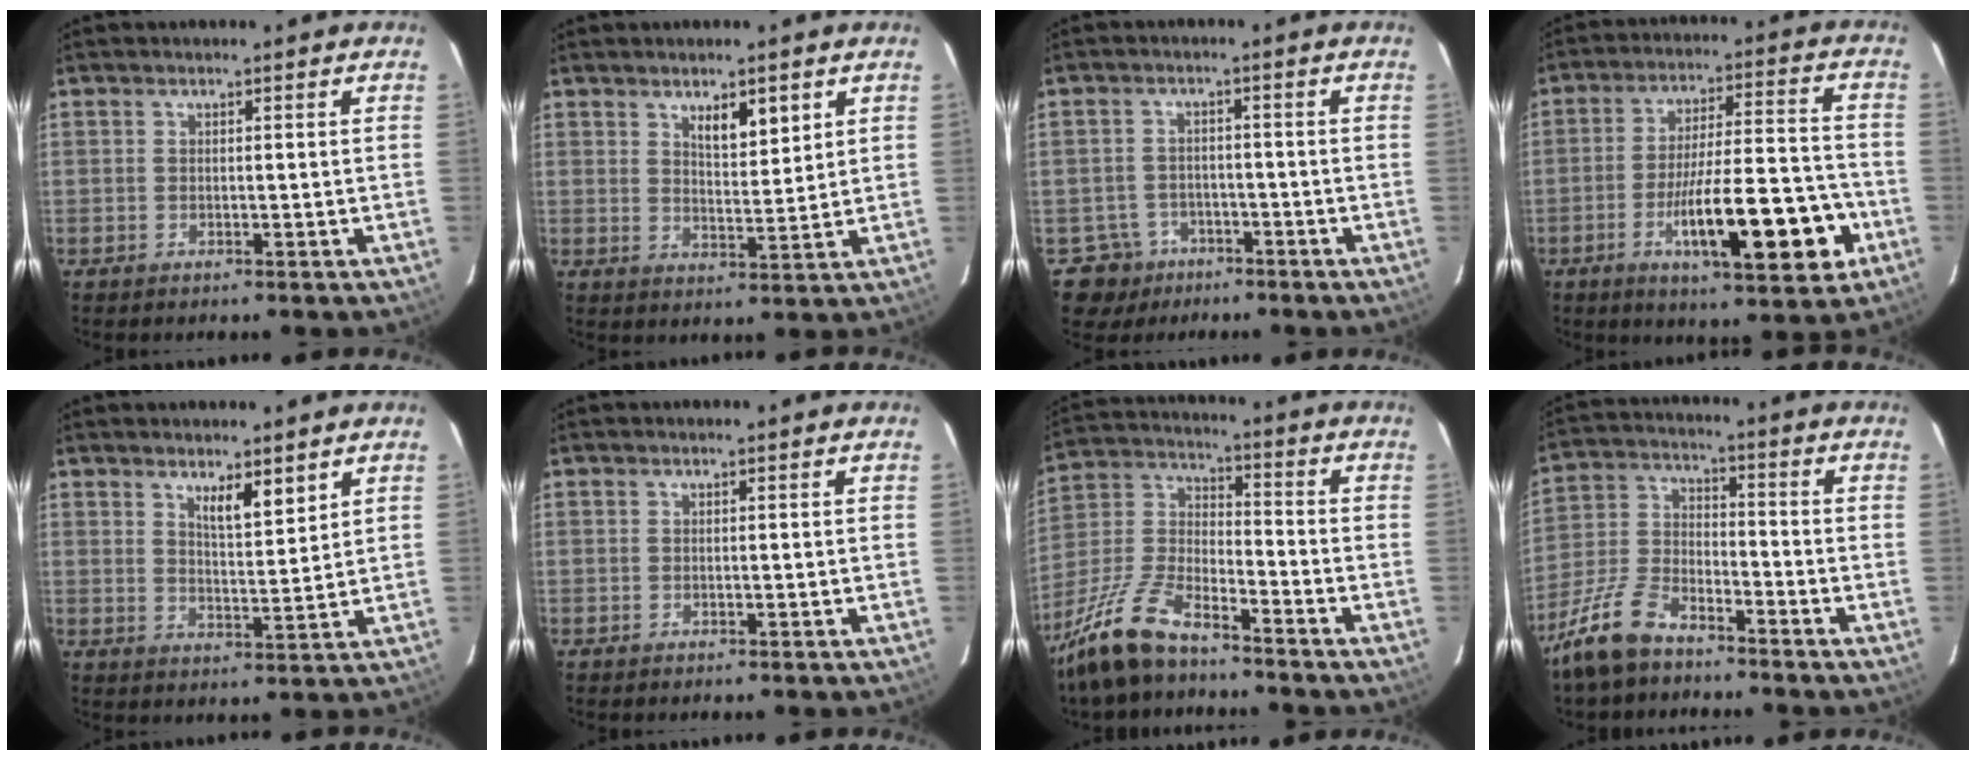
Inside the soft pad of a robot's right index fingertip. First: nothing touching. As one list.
[{"total": 5.0, "force": [2.9, 1.6, 3.7], "torque": [-0.064, -0.002, 0.052]}, {"total": 6.0, "force": [-3.3, 5.0, -0.5], "torque": [0.008, 0.011, -0.047]}, {"total": 16.7, "force": [-6.3, 3.0, 15.1], "torque": [-0.238, 0.005, -0.091]}, {"total": 4.6, "force": [3.2, 0.9, 3.1], "torque": [-0.057, -0.010, 0.059]}, {"total": 0.0}, {"total": 11.9, "force": [-9.4, 3.0, 6.7], "torque": [-0.155, -0.001, -0.182]}, {"total": 9.5, "force": [-7.4, 3.5, 4.6], "torque": [-0.116, -0.005, -0.152]}]